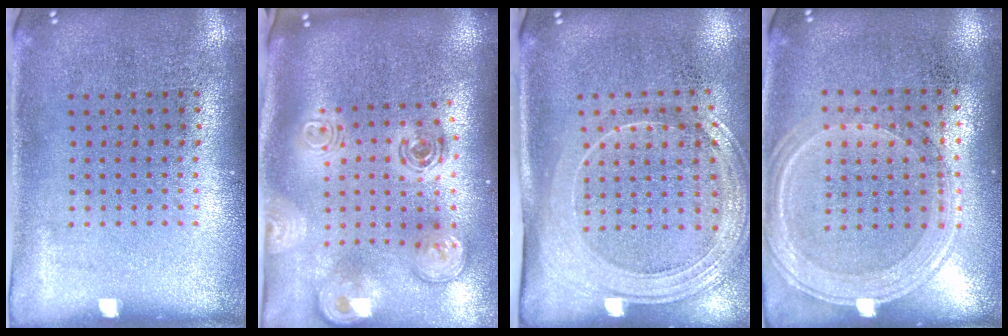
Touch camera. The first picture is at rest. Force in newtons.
{"total": 3.1, "press": 2.1, "slide": 2.3}
{"total": 2.2, "press": 1.8, "slide": 1.1}
{"total": 1.2, "press": 1.1, "slide": 0.4}